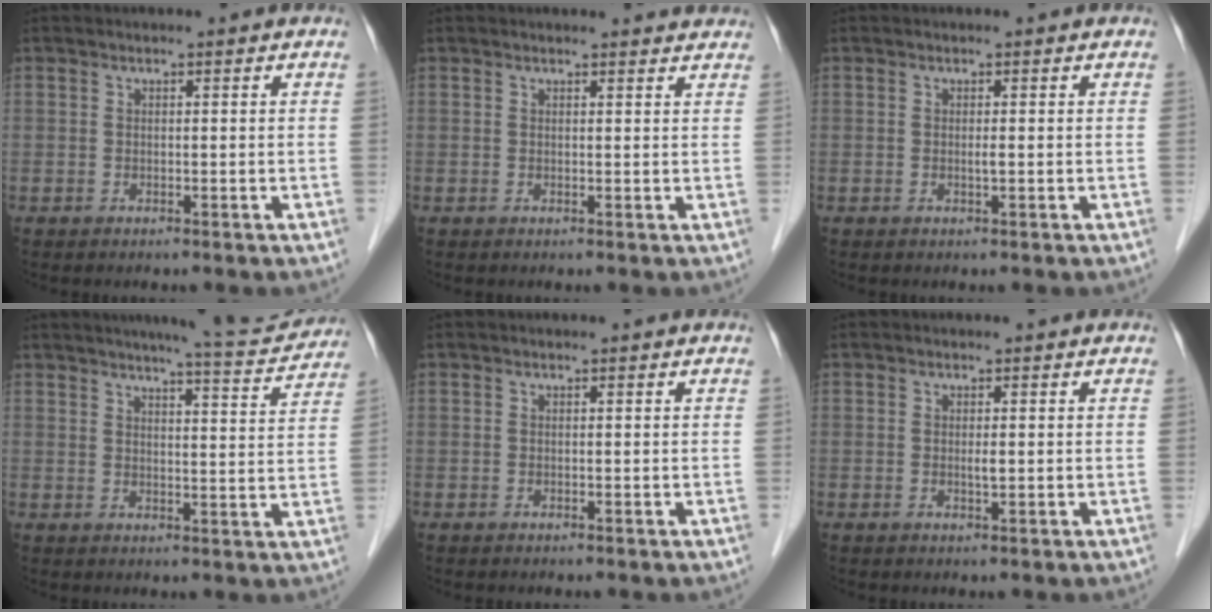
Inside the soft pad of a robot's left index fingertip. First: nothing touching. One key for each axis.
{"total": 4.1, "fx": 4.0, "fy": 0.7, "fz": 0.6, "tx": -0.008, "ty": 0.001, "tz": 0.033}
{"total": 0.6, "fx": 0.0, "fy": 0.0, "fz": 0.6, "tx": -0.012, "ty": -0.001, "tz": -0.002}
{"total": 9.7, "fx": 9.3, "fy": 0.1, "fz": 3.0, "tx": -0.043, "ty": -0.009, "tz": 0.108}
{"total": 0.0}
{"total": 0.9, "fx": 0.1, "fy": 0.1, "fz": 0.9, "tx": -0.017, "ty": -0.003, "tz": 0.001}